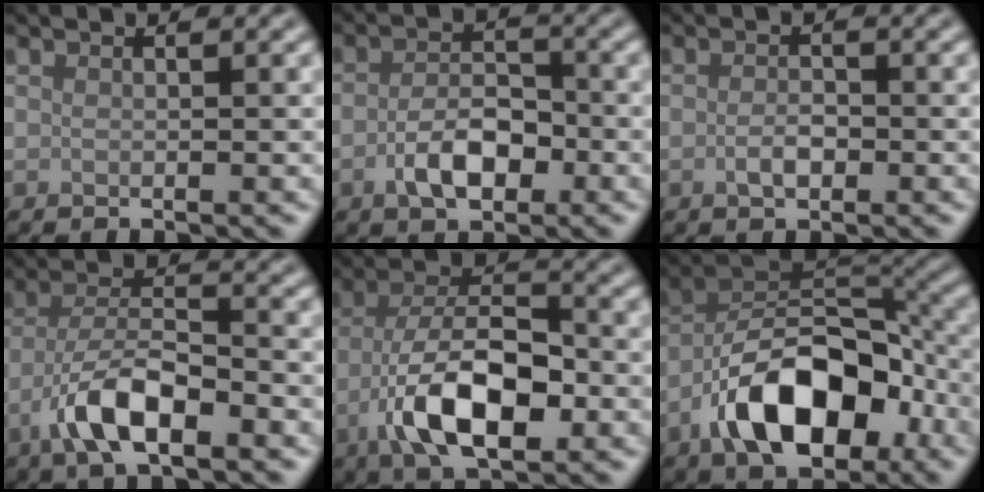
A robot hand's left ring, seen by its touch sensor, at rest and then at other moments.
{"total": 4.1, "force": [-1.6, 2.1, 3.1], "torque": [-0.057, 0.003, -0.032]}
{"total": 1.6, "force": [-0.6, 0.8, 1.3], "torque": [-0.026, 0.000, -0.013]}
{"total": 6.5, "force": [-3.5, 2.3, 5.0], "torque": [-0.097, 0.006, -0.070]}
{"total": 9.3, "force": [-3.8, 3.8, 7.5], "torque": [-0.137, 0.008, -0.076]}
{"total": 11.3, "force": [-5.7, 5.7, 7.9], "torque": [-0.128, 0.014, -0.107]}